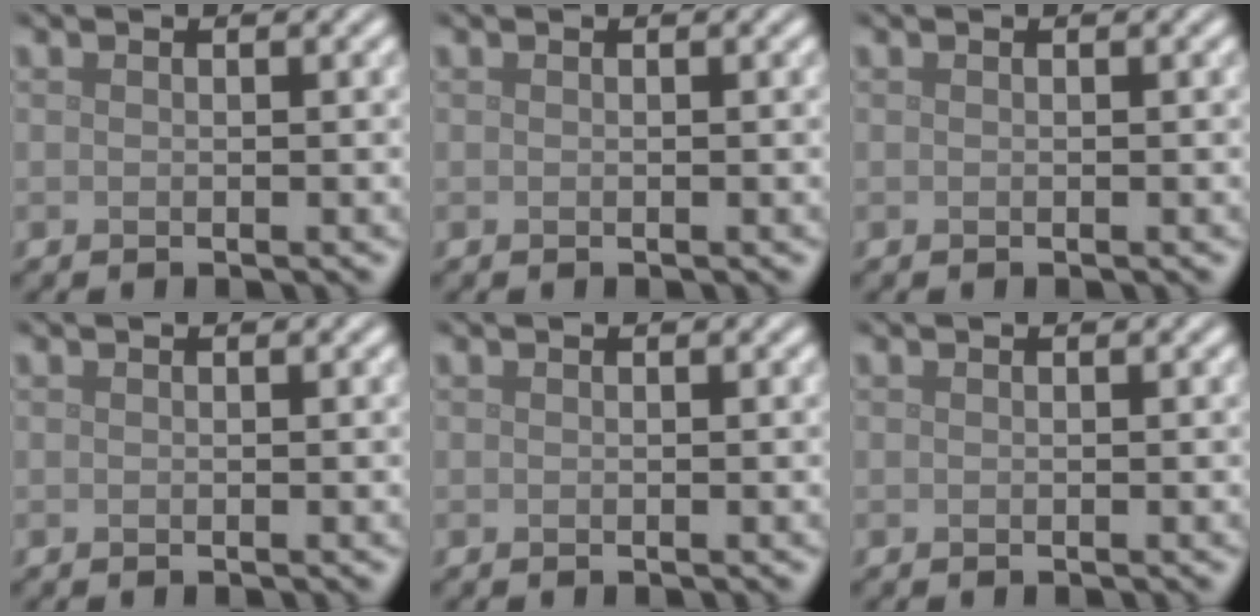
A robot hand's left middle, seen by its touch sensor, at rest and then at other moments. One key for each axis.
{"total": 0.0}
{"total": 0.0}
{"total": 0.0}
{"total": 0.0}
{"total": 0.0}